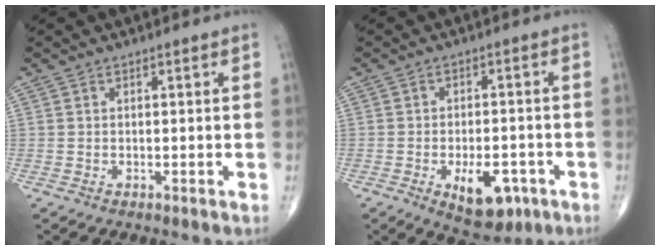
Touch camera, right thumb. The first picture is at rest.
{"total": 9.1, "force": [-3.8, 4.8, 6.8], "torque": [-0.078, 0.012, -0.046]}